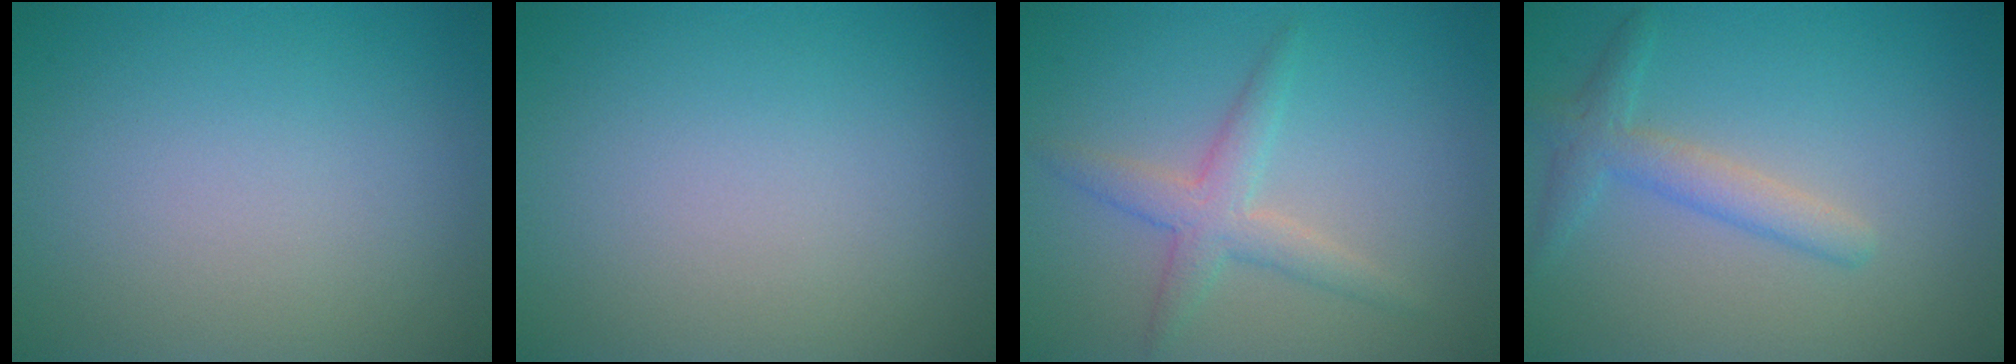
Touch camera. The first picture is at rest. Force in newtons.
{"total": 0.0}
{"total": 3.0, "press": 3.0, "slide": 0.1}
{"total": 2.5, "press": 2.5, "slide": 0.1}